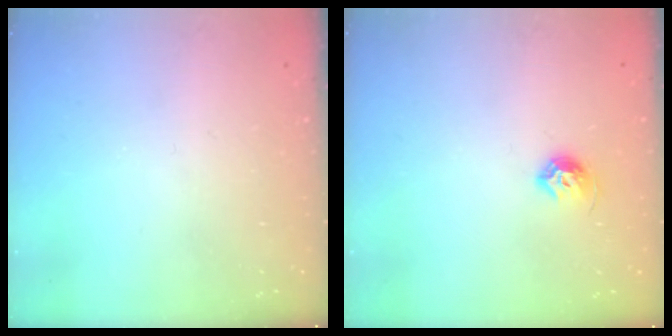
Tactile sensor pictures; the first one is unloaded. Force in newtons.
{"total": 6.9, "press": 6.8, "slide": 1.1}